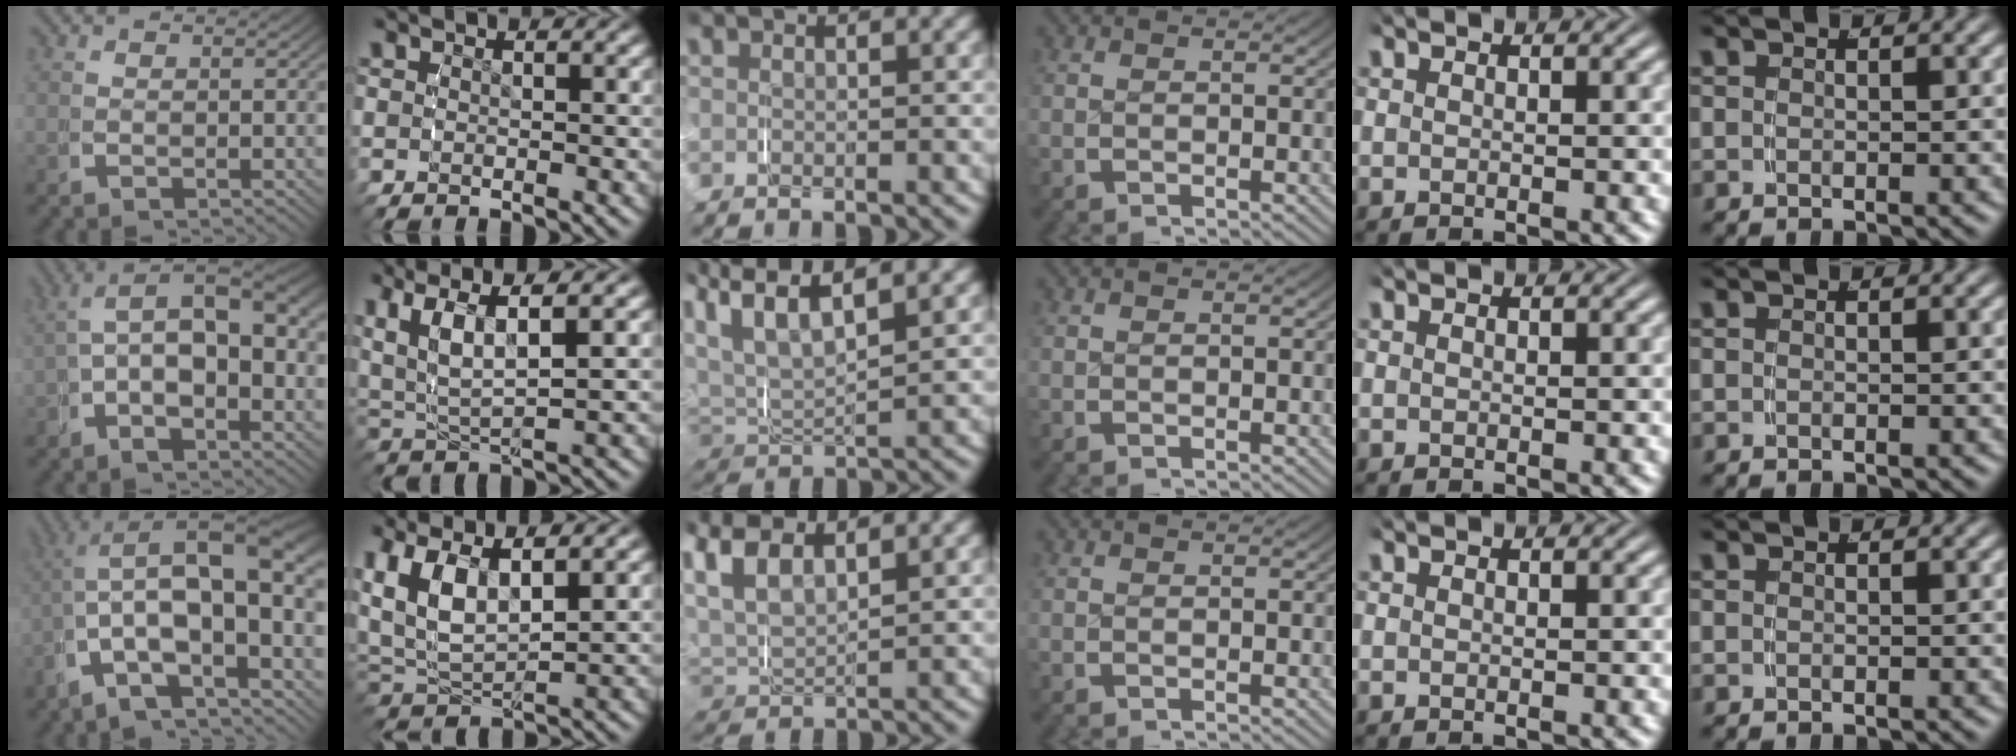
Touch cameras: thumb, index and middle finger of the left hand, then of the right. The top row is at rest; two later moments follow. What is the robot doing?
{"motion": "grasp_and_lifting", "object": "shirt"}